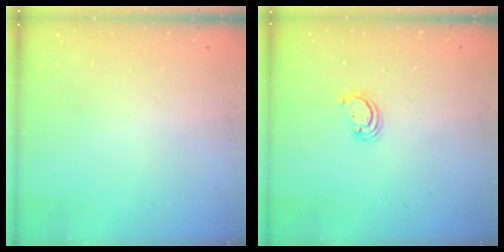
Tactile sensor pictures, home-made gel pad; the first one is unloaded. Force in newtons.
{"total": 2.0, "press": 2.0, "slide": 0.2}